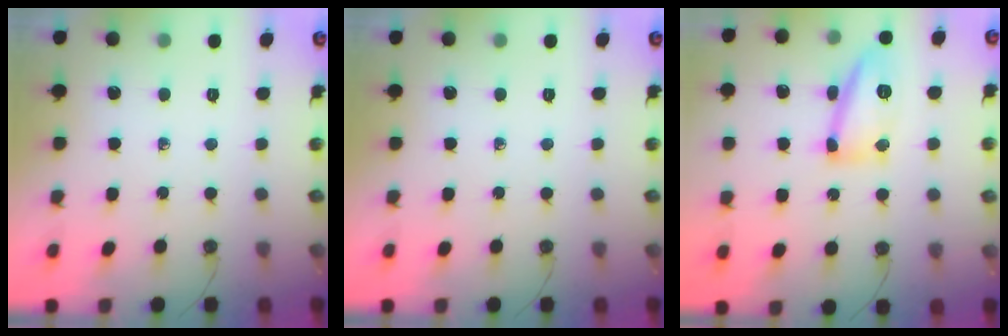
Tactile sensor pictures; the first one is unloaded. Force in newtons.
{"total": 0.0}
{"total": 13.2, "press": 13.1, "slide": 1.3}